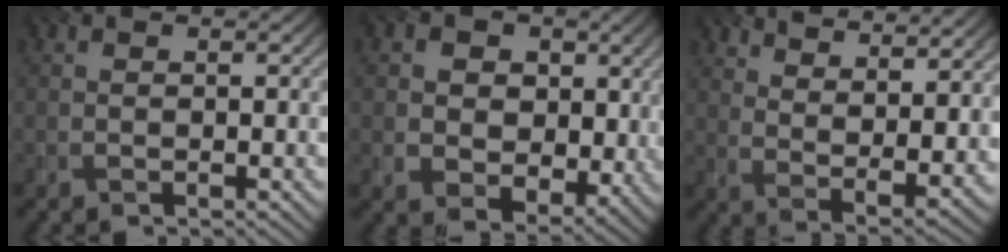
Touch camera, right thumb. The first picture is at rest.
{"total": 9.9, "force": [2.2, 7.7, 5.7], "torque": [-0.131, -0.010, 0.034]}
{"total": 11.5, "force": [8.4, 3.4, 7.0], "torque": [-0.127, -0.006, 0.122]}